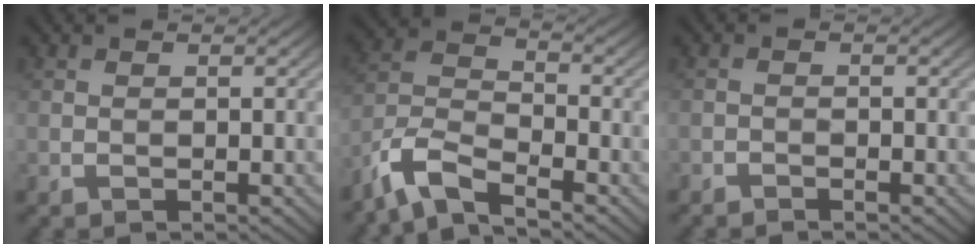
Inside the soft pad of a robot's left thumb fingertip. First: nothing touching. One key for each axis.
{"total": 7.4, "fx": -5.8, "fy": 2.0, "fz": 4.2, "tx": -0.091, "ty": -0.003, "tz": -0.134}
{"total": 0.7, "fx": -0.7, "fy": 0.0, "fz": 0.0, "tx": 0.001, "ty": 0.001, "tz": -0.016}